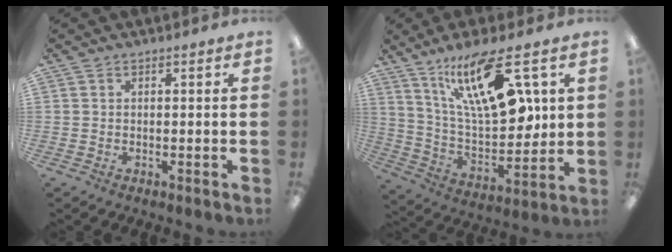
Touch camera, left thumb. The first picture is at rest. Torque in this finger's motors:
{"motor_torque": [2.21, 2.28, 1.37, -1.40, 0.15]}